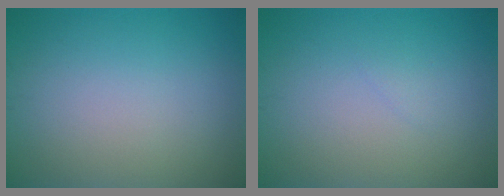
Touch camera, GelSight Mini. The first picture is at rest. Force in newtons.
{"total": 0.5, "press": 0.5, "slide": 0.1}